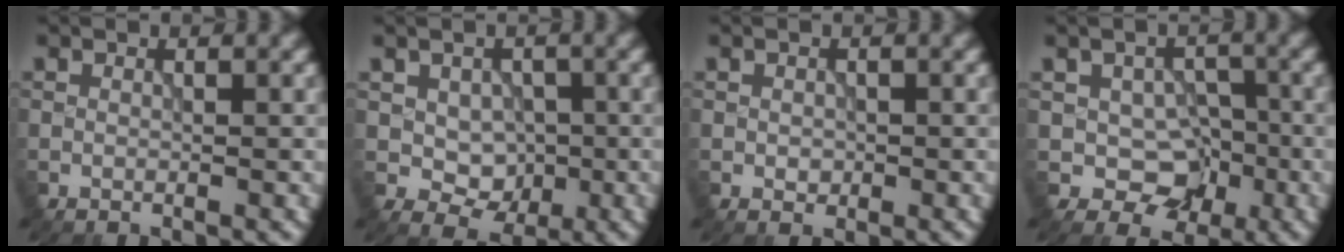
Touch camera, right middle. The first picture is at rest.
{"total": 3.6, "force": [0.0, 2.9, 2.2], "torque": [-0.034, -0.008, 0.003]}
{"total": 0.8, "force": [-0.1, 0.7, 0.5], "torque": [-0.008, -0.003, -0.003]}
{"total": 4.6, "force": [-1.1, 3.6, 2.7], "torque": [-0.035, -0.006, -0.020]}